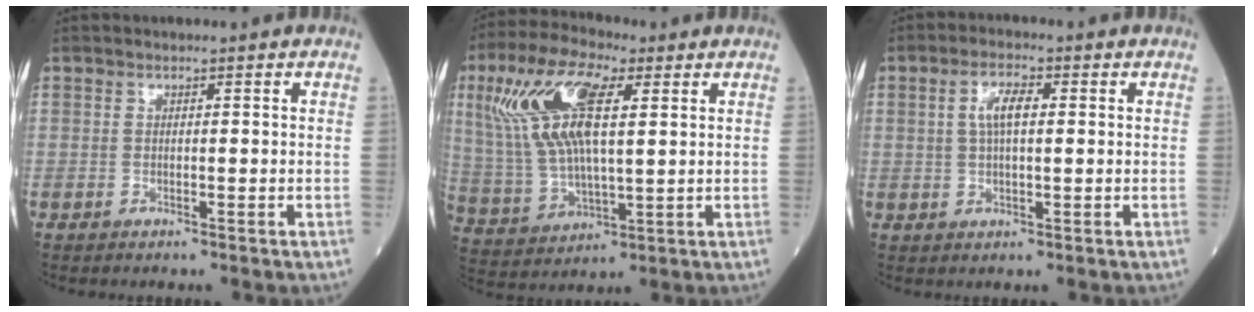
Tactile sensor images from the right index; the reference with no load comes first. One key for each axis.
{"total": 15.7, "fx": 5.4, "fy": 5.0, "fz": 13.8, "tx": -0.308, "ty": 0.021, "tz": 0.107}
{"total": 4.4, "fx": 1.1, "fy": 1.3, "fz": 4.1, "tx": -0.084, "ty": 0.012, "tz": 0.023}